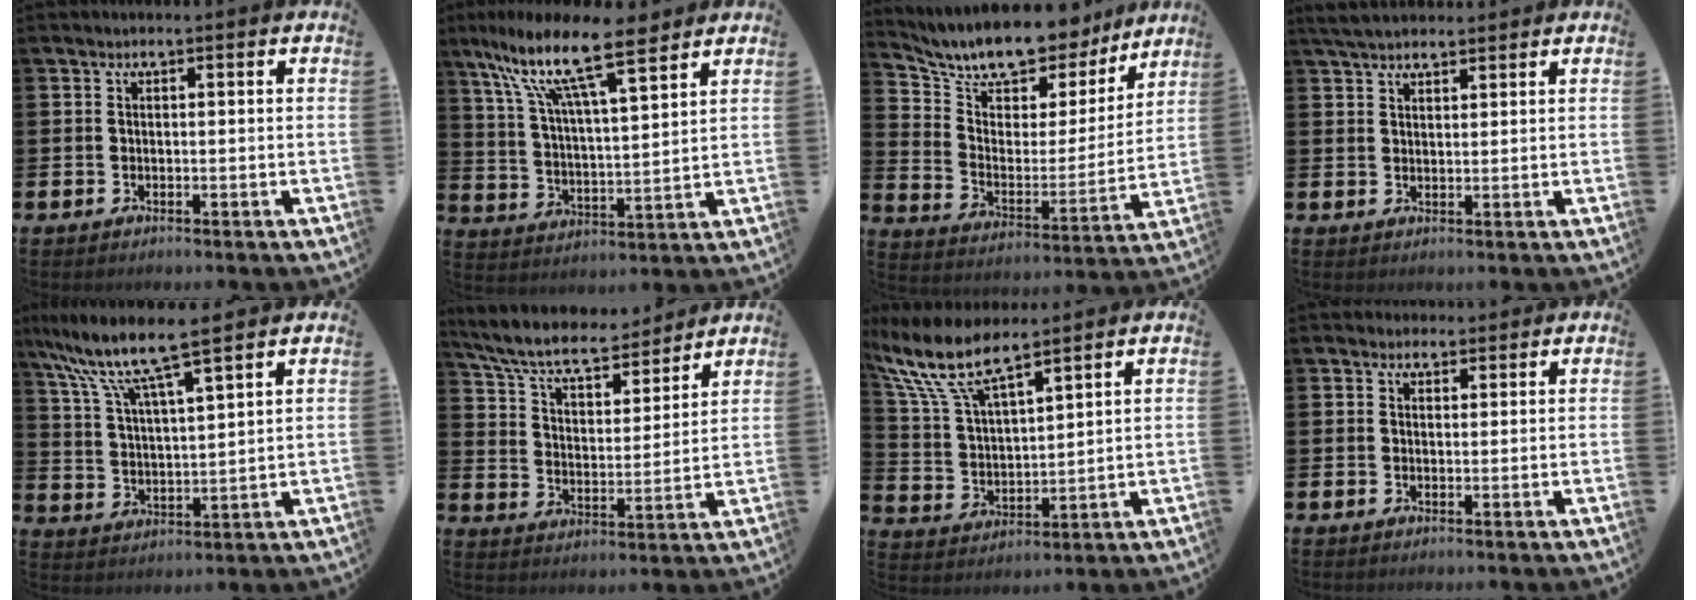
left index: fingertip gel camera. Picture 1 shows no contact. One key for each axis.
{"total": 12.7, "fx": 9.7, "fy": 2.8, "fz": 7.6, "tx": -0.169, "ty": -0.049, "tz": 0.164}
{"total": 11.9, "fx": 10.9, "fy": 3.7, "fz": 2.9, "tx": -0.095, "ty": -0.085, "tz": 0.190}
{"total": 4.0, "fx": 3.7, "fy": 1.0, "fz": 1.2, "tx": -0.031, "ty": -0.010, "tz": 0.068}
{"total": 8.5, "fx": 7.3, "fy": 0.5, "fz": 4.3, "tx": -0.118, "ty": -0.040, "tz": 0.122}
{"total": 8.3, "fx": 7.5, "fy": 2.0, "fz": 2.8, "tx": -0.091, "ty": -0.049, "tz": 0.131}
{"total": 9.9, "fx": 8.2, "fy": 2.6, "fz": 4.8, "tx": -0.128, "ty": -0.031, "tz": 0.147}
{"total": 2.5, "fx": 2.3, "fy": 1.0, "fz": 0.0, "tx": 0.015, "ty": -0.010, "tz": 0.039}